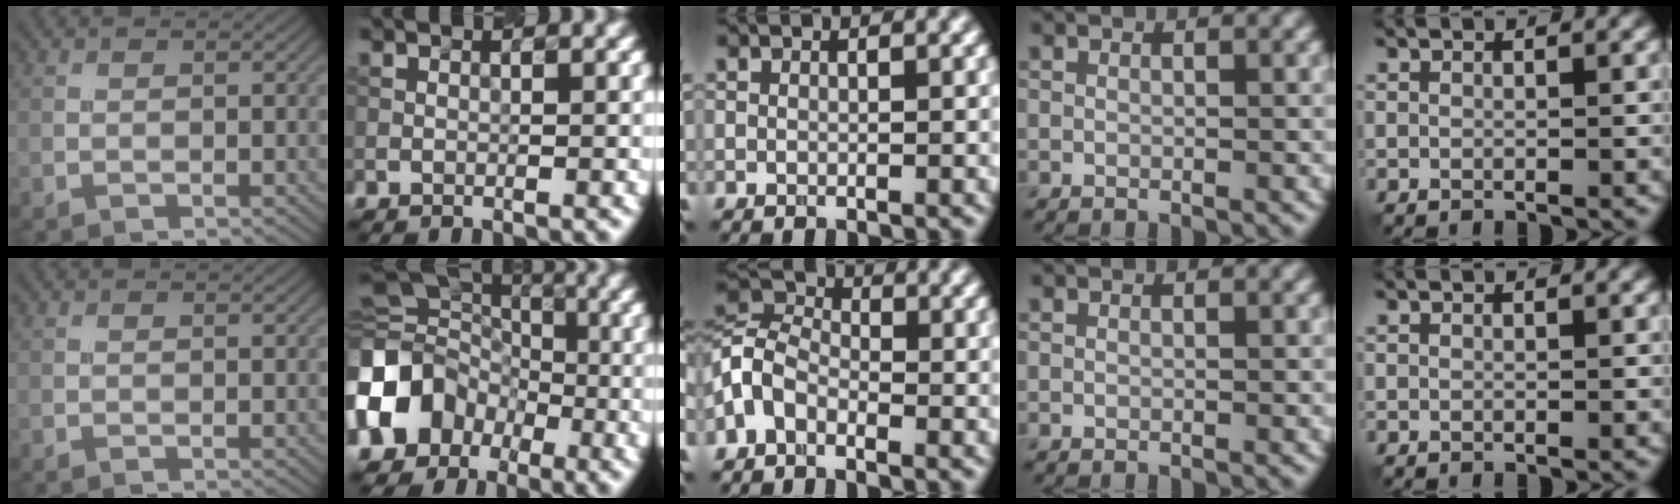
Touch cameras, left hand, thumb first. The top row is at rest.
{"index": {"total": 11.1, "force": [-4.1, 9.3, 4.7], "torque": [-0.096, 0.002, -0.089]}, "middle": {"total": 4.2, "force": [-2.2, 2.7, 2.4], "torque": [-0.058, 0.012, -0.063]}}